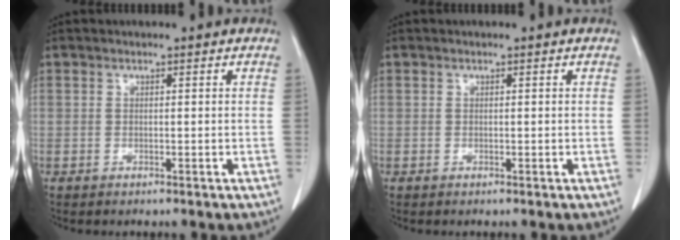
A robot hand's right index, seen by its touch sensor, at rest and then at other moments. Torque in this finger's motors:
{"motor_torque": [0.04, -0.02, 0.05, 0.00]}